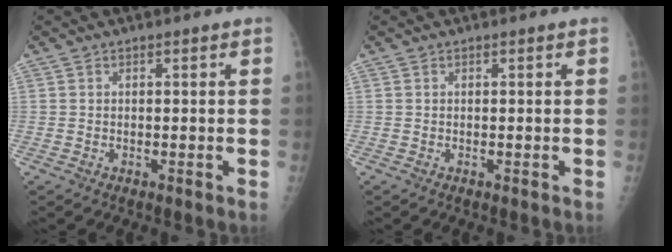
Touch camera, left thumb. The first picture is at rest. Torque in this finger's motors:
{"motor_torque": [0.20, 0.00, 0.00, 0.00, 0.01]}